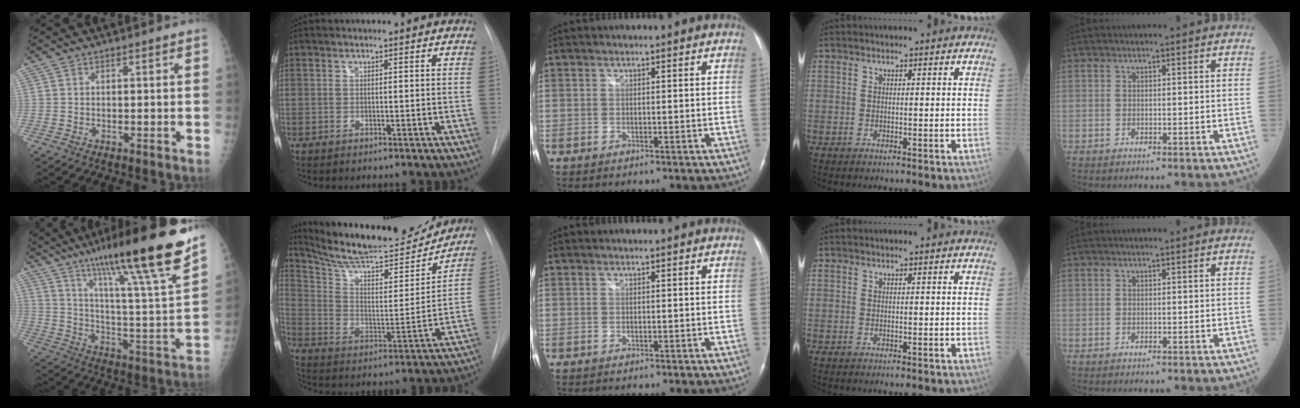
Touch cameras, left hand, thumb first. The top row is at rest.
{"thumb": {"total": 24.9, "force": [17.4, 1.7, 17.7], "torque": [-0.264, -0.067, 0.277]}, "index": {"total": 22.1, "force": [20.5, 3.1, 7.8], "torque": [-0.128, -0.033, 0.306]}}